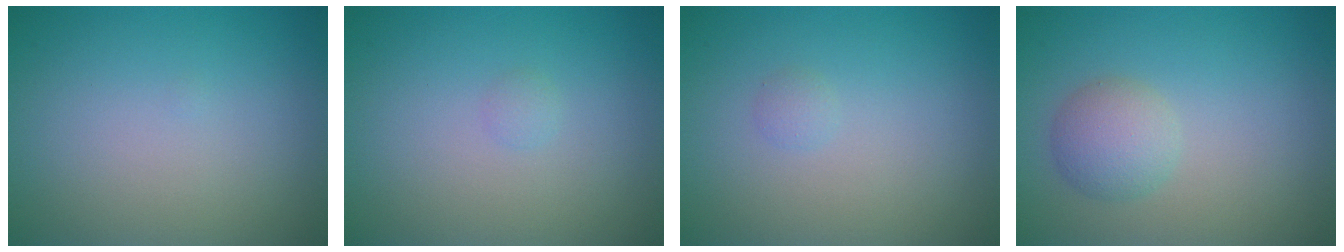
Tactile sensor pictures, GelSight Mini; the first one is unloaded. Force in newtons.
{"total": 0.5, "press": 0.5, "slide": 0.0}
{"total": 0.6, "press": 0.6, "slide": 0.1}
{"total": 2.7, "press": 2.7, "slide": 0.1}